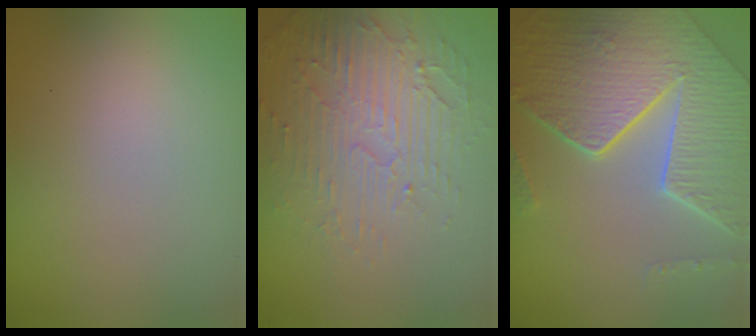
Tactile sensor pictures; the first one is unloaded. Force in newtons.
{"total": 5.5, "press": 3.3, "slide": 4.4}
{"total": 8.1, "press": 5.9, "slide": 5.5}